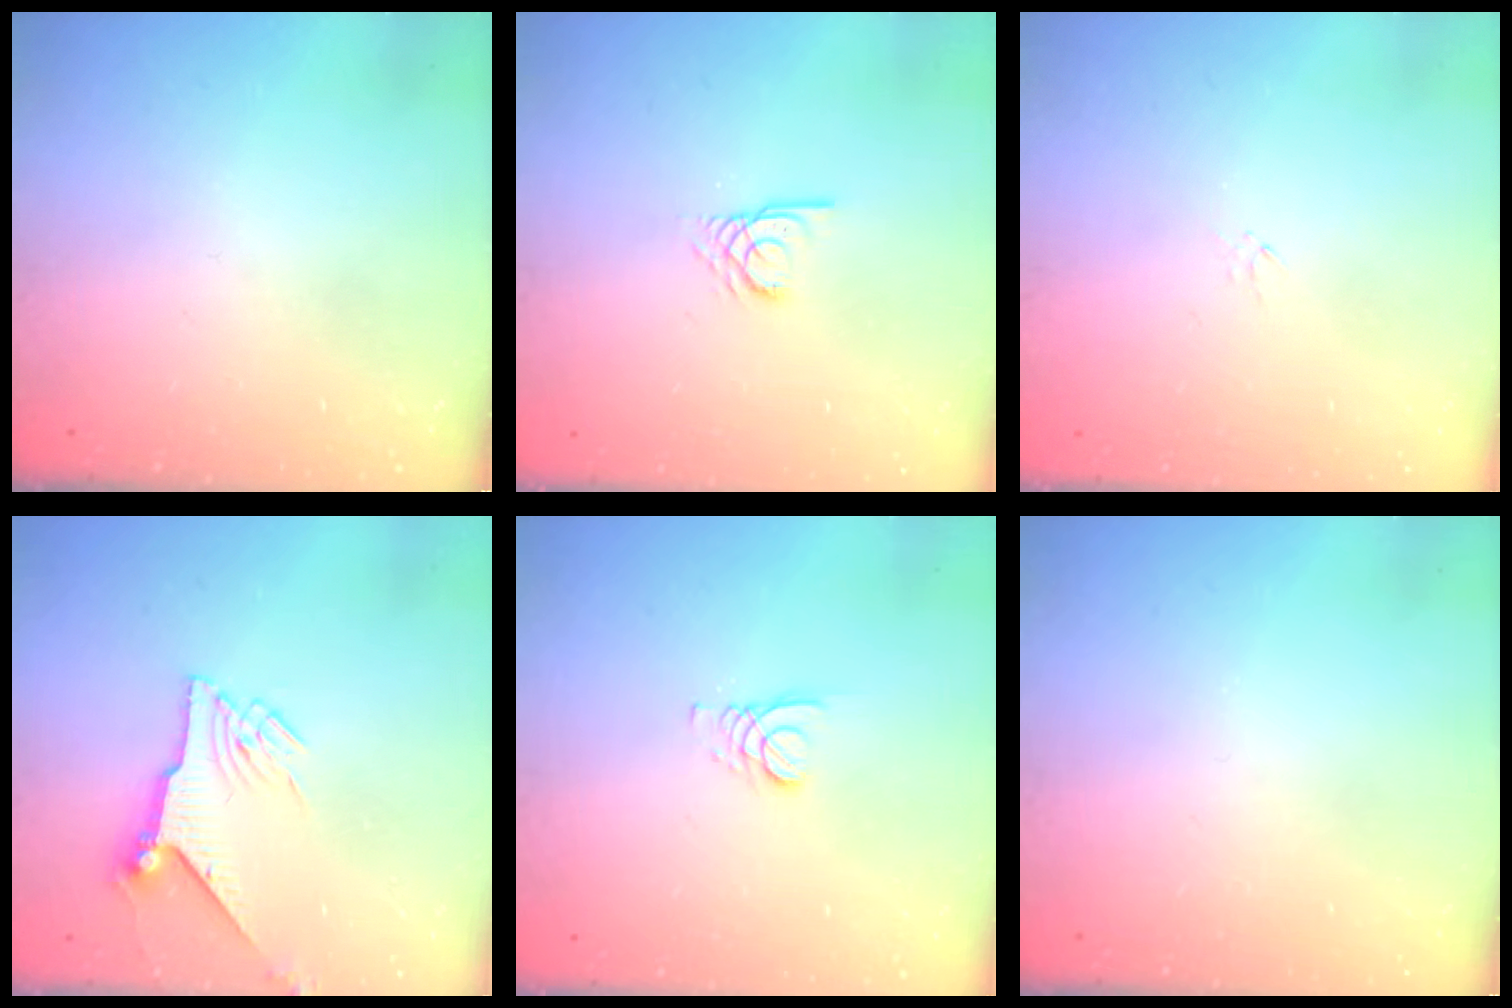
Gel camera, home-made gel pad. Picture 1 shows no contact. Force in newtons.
{"total": 2.7, "press": 2.7, "slide": 0.2}
{"total": 0.0}
{"total": 7.0, "press": 7.0, "slide": 0.3}
{"total": 2.7, "press": 2.7, "slide": 0.3}
{"total": 0.0}